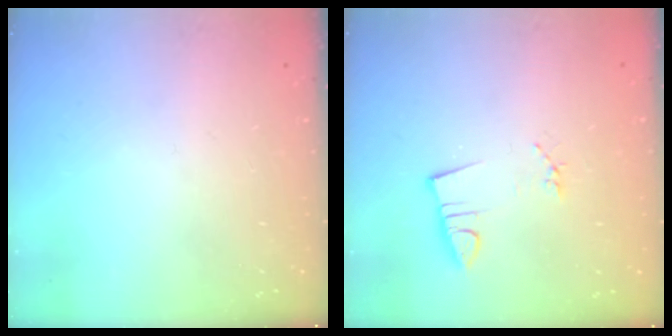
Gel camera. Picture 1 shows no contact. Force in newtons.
{"total": 2.9, "press": 1.4, "slide": 2.5}